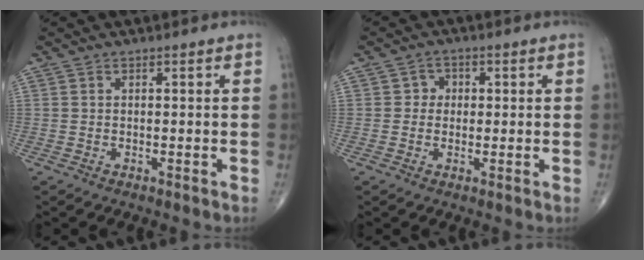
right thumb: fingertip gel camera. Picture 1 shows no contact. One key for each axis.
{"total": 2.9, "fx": 0.3, "fy": 2.7, "fz": 1.1, "tx": 0.006, "ty": 0.007, "tz": -0.003}